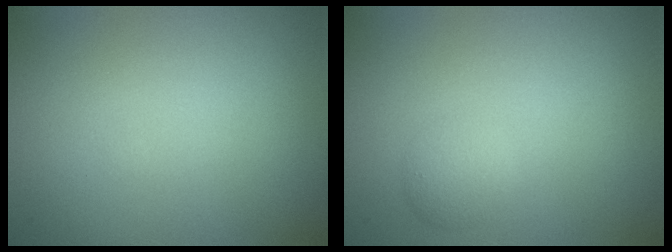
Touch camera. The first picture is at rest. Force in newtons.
{"total": 1.5, "press": 1.5, "slide": 0.1}